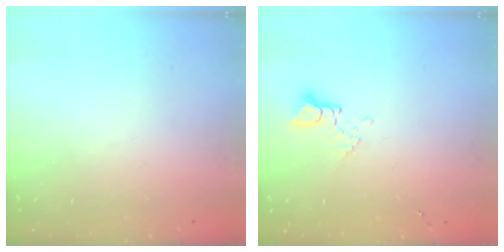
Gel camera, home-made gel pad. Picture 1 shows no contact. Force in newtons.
{"total": 3.3, "press": 3.2, "slide": 0.4}